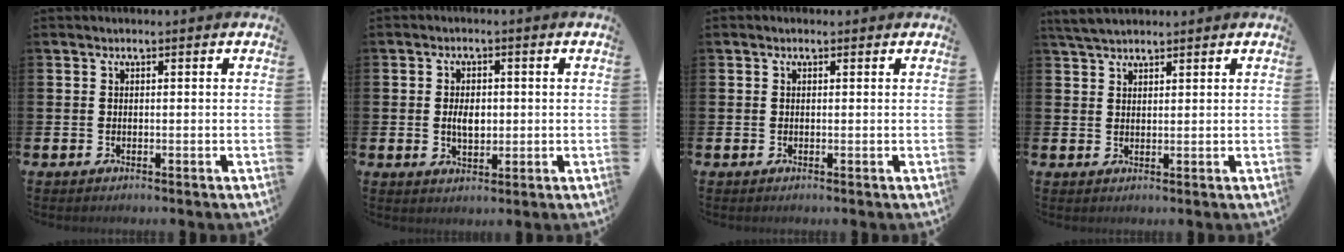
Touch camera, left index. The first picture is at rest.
{"total": 3.4, "force": [0.1, 2.1, 2.6], "torque": [-0.034, 0.000, -0.004]}
{"total": 0.0}
{"total": 3.1, "force": [2.9, 0.8, 0.9], "torque": [-0.025, -0.005, 0.055]}